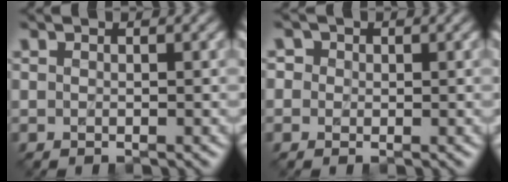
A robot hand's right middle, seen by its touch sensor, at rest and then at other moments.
{"total": 2.0, "force": [0.8, 1.7, 0.7], "torque": [-0.004, 0.009, -0.005]}